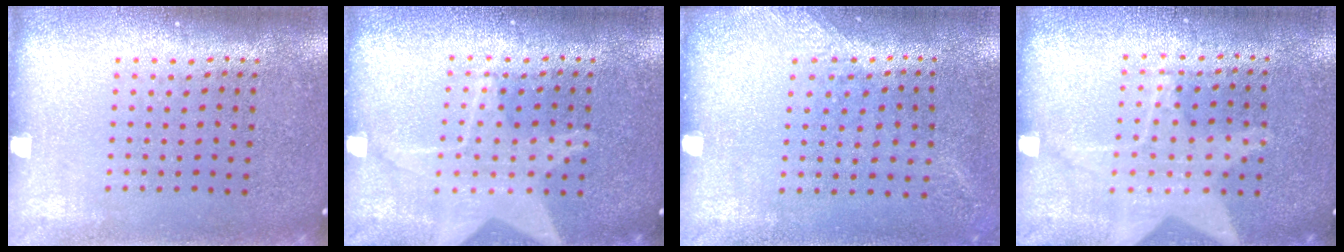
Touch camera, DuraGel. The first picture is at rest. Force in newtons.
{"total": 2.5, "press": 2.5, "slide": 0.3}
{"total": 1.3, "press": 1.0, "slide": 0.7}
{"total": 1.0, "press": 0.9, "slide": 0.4}